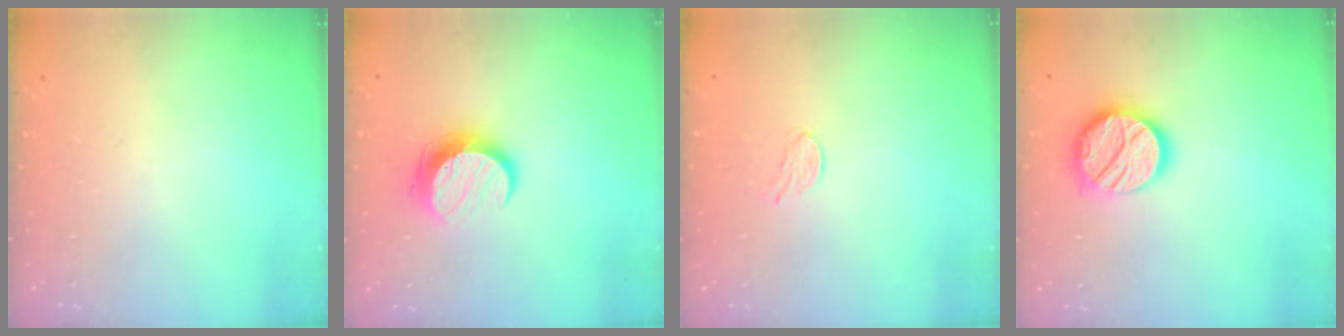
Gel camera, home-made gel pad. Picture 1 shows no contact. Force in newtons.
{"total": 10.2, "press": 10.2, "slide": 0.2}
{"total": 5.7, "press": 5.7, "slide": 0.5}
{"total": 15.4, "press": 15.3, "slide": 1.2}